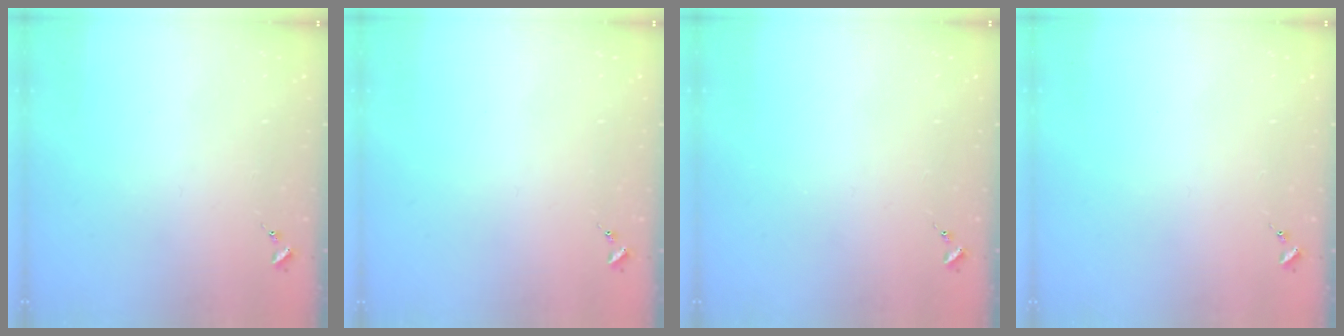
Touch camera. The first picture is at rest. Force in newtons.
{"total": 0.0}
{"total": 0.0}
{"total": 0.0}